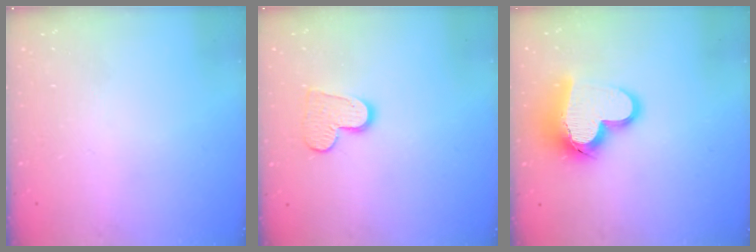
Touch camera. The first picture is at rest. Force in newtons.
{"total": 9.4, "press": 9.4, "slide": 0.6}
{"total": 16.9, "press": 16.7, "slide": 2.4}